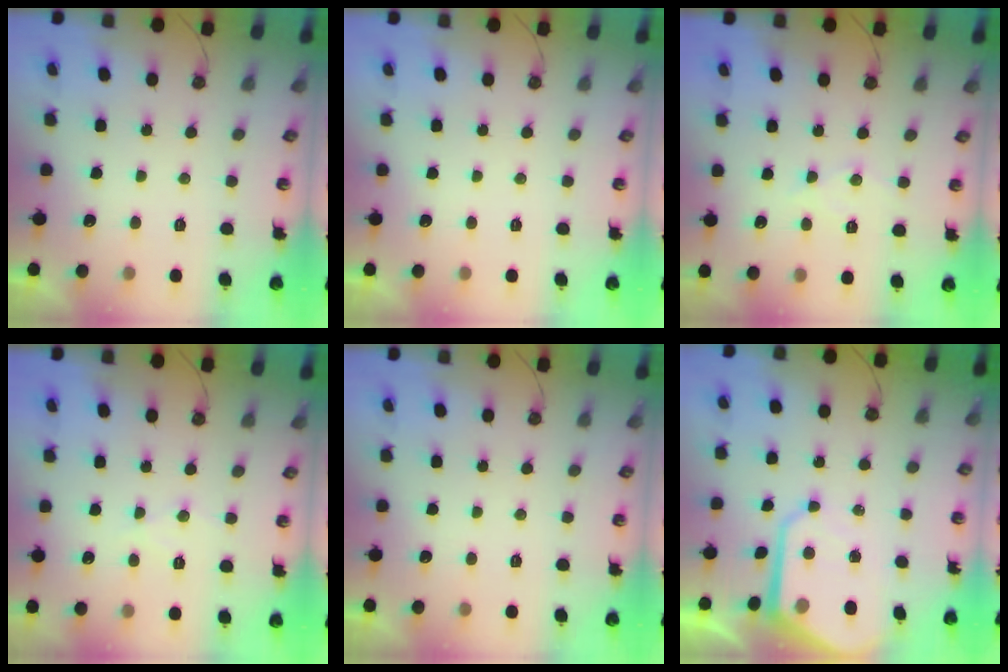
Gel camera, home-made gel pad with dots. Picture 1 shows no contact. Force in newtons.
{"total": 0.0}
{"total": 7.2, "press": 7.1, "slide": 0.6}
{"total": 6.2, "press": 6.1, "slide": 0.8}
{"total": 0.0}
{"total": 10.6, "press": 10.5, "slide": 1.0}